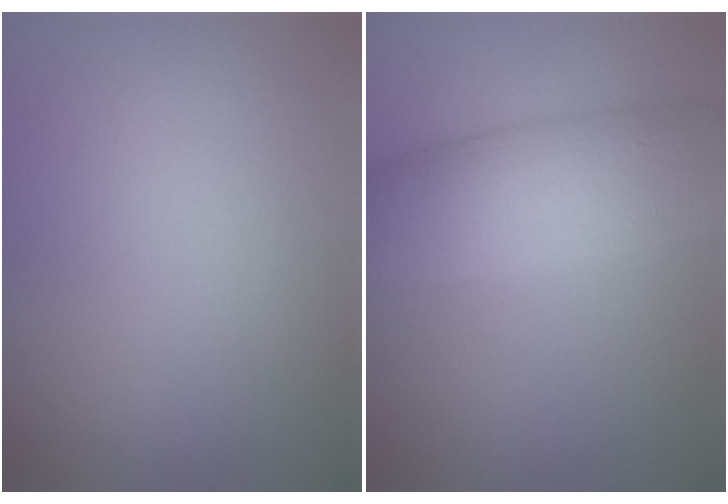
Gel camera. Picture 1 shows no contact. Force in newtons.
{"total": 7.1, "press": 7.1, "slide": 0.1}